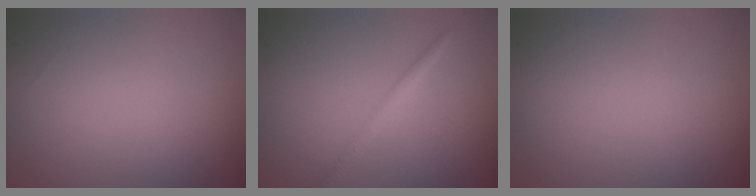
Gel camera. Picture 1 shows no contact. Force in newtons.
{"total": 1.7, "press": 1.7, "slide": 0.1}
{"total": 0.0}